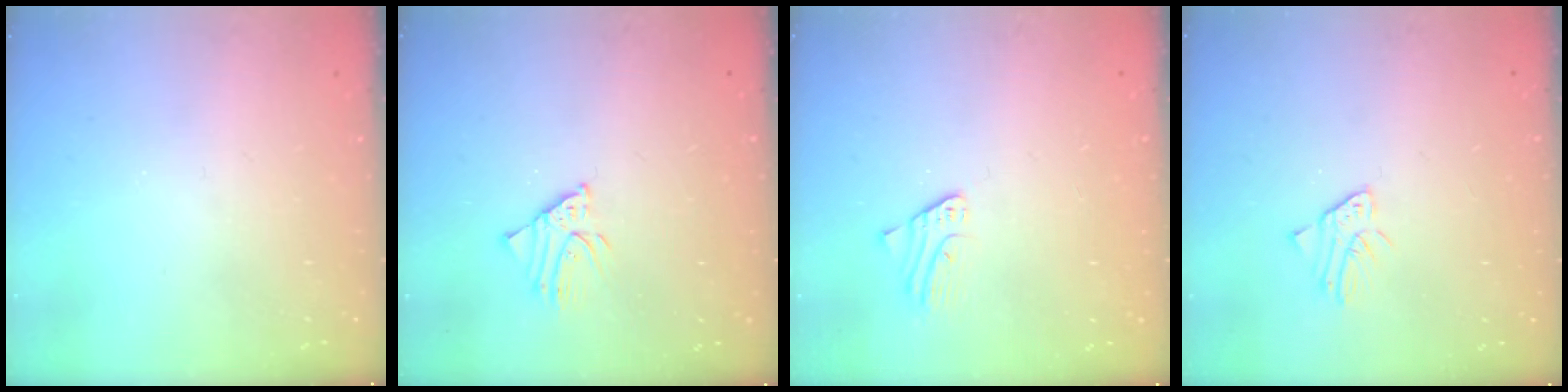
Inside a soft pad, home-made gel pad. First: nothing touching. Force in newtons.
{"total": 2.9, "press": 2.9, "slide": 0.2}
{"total": 2.3, "press": 2.3, "slide": 0.2}
{"total": 2.1, "press": 2.1, "slide": 0.2}